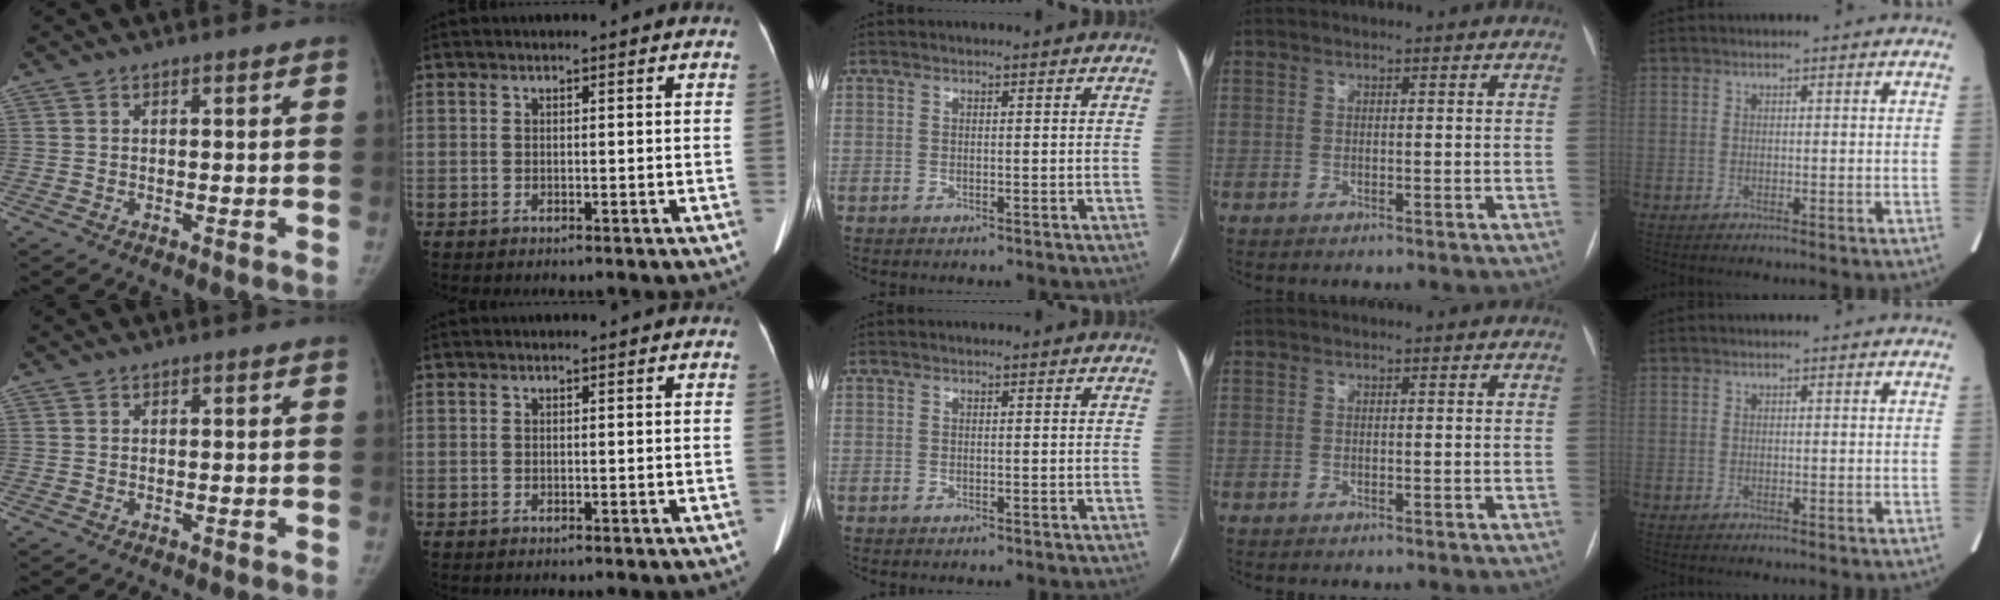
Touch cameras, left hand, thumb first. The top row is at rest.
{}